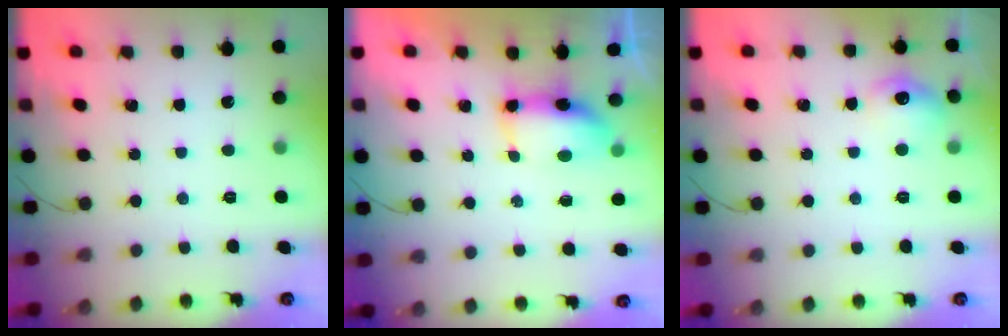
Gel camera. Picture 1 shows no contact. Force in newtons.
{"total": 6.9, "press": 6.8, "slide": 0.7}
{"total": 8.8, "press": 8.7, "slide": 0.6}